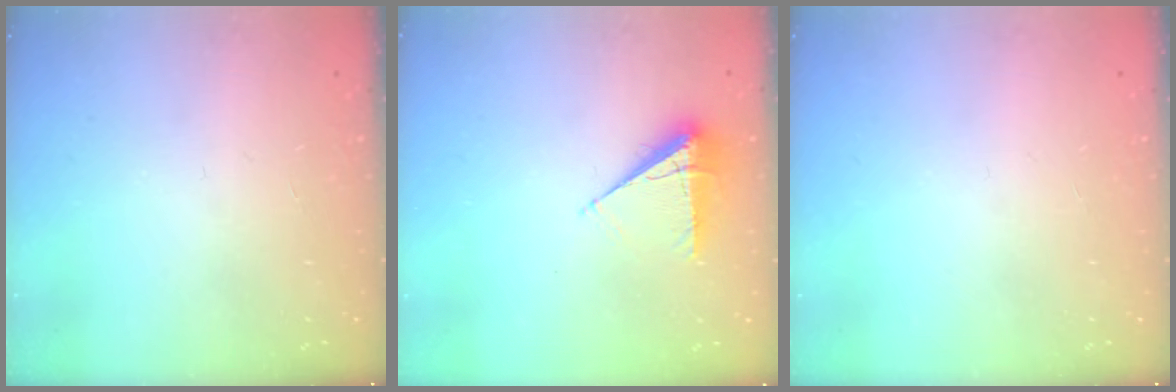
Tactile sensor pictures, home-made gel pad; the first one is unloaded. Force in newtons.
{"total": 8.1, "press": 8.0, "slide": 1.2}
{"total": 0.0}